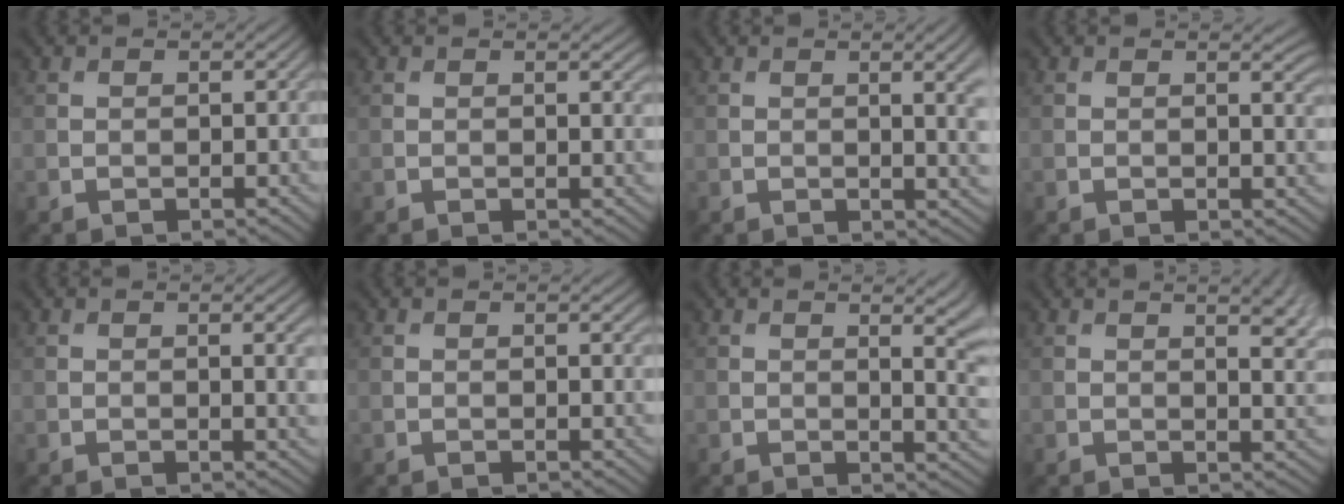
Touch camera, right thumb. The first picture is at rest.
{"total": 1.1, "force": [0.3, 0.2, 1.0], "torque": [-0.013, -0.002, 0.004]}
{"total": 3.8, "force": [0.5, 1.0, 3.7], "torque": [-0.050, 0.001, 0.011]}
{"total": 2.2, "force": [0.7, 0.5, 2.0], "torque": [-0.027, 0.000, 0.011]}
{"total": 1.8, "force": [0.2, 0.3, 1.8], "torque": [-0.026, -0.001, 0.003]}
{"total": 0.8, "force": [0.2, 0.1, 0.8], "torque": [-0.009, -0.003, 0.003]}
{"total": 6.8, "force": [1.1, 2.5, 6.2], "torque": [-0.053, 0.004, 0.009]}
{"total": 6.4, "force": [2.7, 2.4, 5.3], "torque": [-0.053, 0.015, 0.027]}